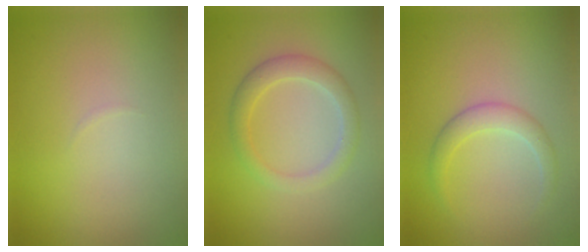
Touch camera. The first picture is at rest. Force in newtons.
{"total": 2.6, "press": 2.6, "slide": 0.1}
{"total": 2.0, "press": 2.0, "slide": 0.1}